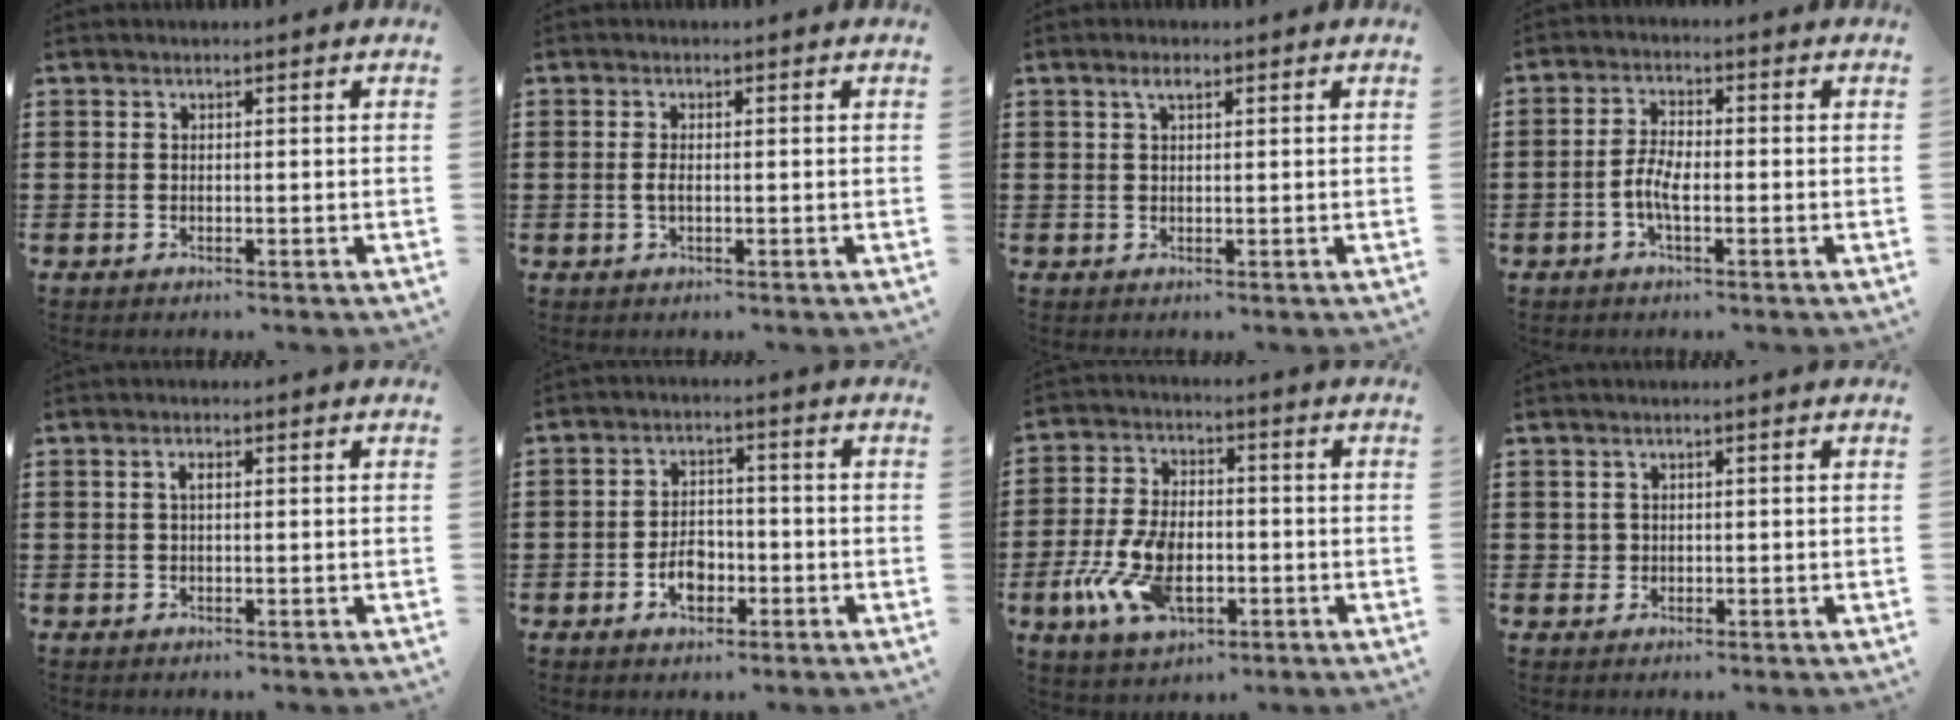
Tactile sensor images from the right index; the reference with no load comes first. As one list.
[{"total": 1.8, "force": [-0.2, 0.6, 1.6], "torque": [-0.039, -0.003, -0.007]}, {"total": 1.7, "force": [0.8, 0.7, 1.3], "torque": [-0.030, 0.005, 0.013]}, {"total": 4.4, "force": [-1.4, 1.6, 3.8], "torque": [-0.093, -0.003, -0.033]}, {"total": 1.3, "force": [0.2, 0.5, 1.2], "torque": [-0.025, 0.005, 0.002]}, {"total": 4.4, "force": [-1.9, 2.9, 2.7], "torque": [-0.042, 0.002, -0.034]}, {"total": 10.4, "force": [-3.3, 5.7, 8.0], "torque": [-0.194, -0.009, -0.061]}, {"total": 1.1, "force": [0.1, 1.0, 0.2], "torque": [-0.007, 0.006, 0.001]}]